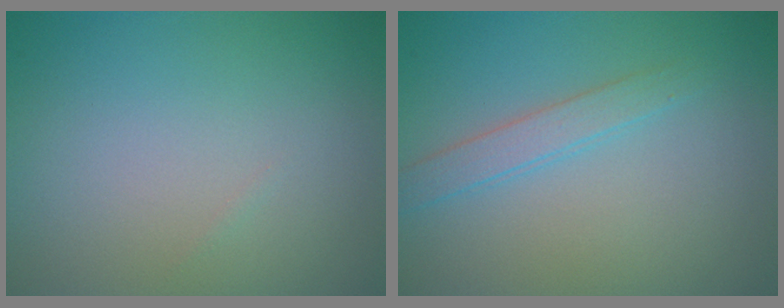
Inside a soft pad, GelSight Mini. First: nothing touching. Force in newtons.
{"total": 1.9, "press": 1.9, "slide": 0.2}